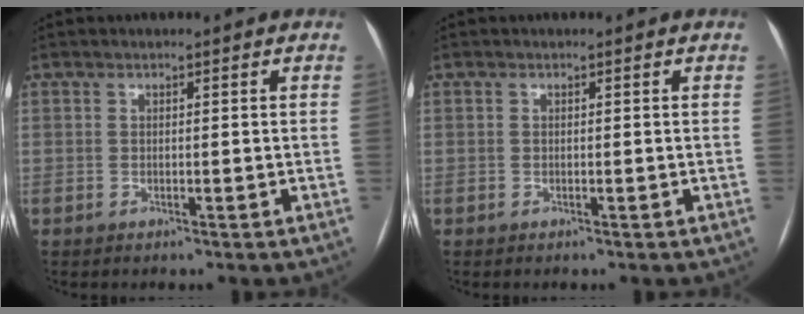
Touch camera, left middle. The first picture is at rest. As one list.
[{"total": 0.0}]